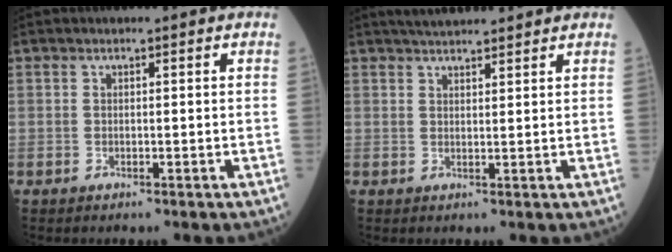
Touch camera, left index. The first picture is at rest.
{"total": 5.6, "force": [5.2, 0.5, 2.2], "torque": [-0.033, 0.030, 0.082]}